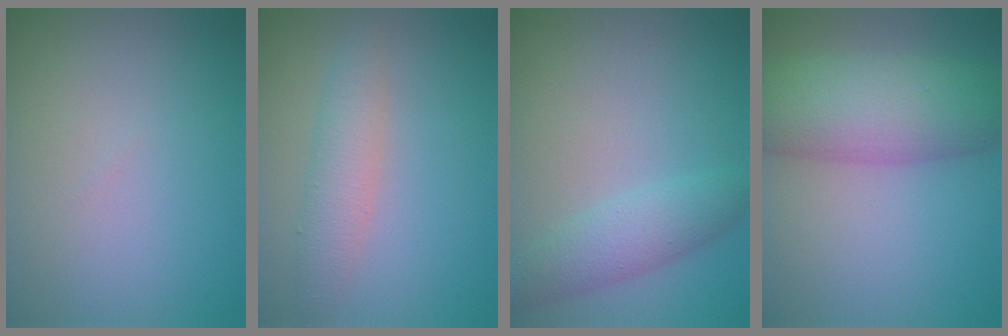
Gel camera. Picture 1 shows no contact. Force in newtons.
{"total": 2.9, "press": 2.9, "slide": 0.1}
{"total": 3.5, "press": 3.5, "slide": 0.1}
{"total": 8.5, "press": 8.5, "slide": 0.2}